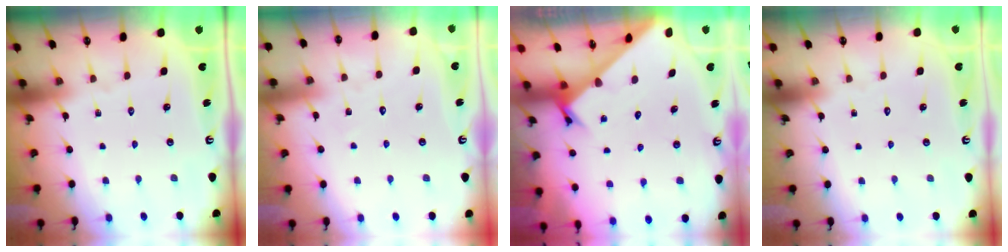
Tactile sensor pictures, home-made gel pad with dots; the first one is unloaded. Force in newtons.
{"total": 3.5, "press": 3.5, "slide": 0.3}
{"total": 2.1, "press": 2.1, "slide": 0.2}
{"total": 1.5, "press": 1.5, "slide": 0.1}